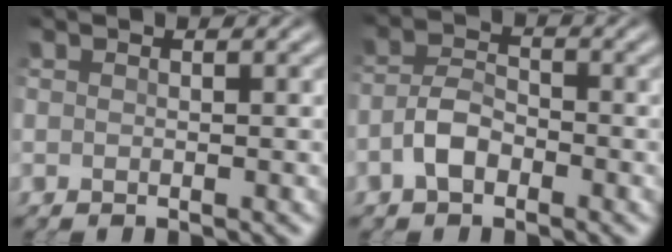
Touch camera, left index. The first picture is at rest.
{"total": 2.8, "force": [-1.5, 1.5, 1.9], "torque": [-0.039, 0.011, -0.035]}